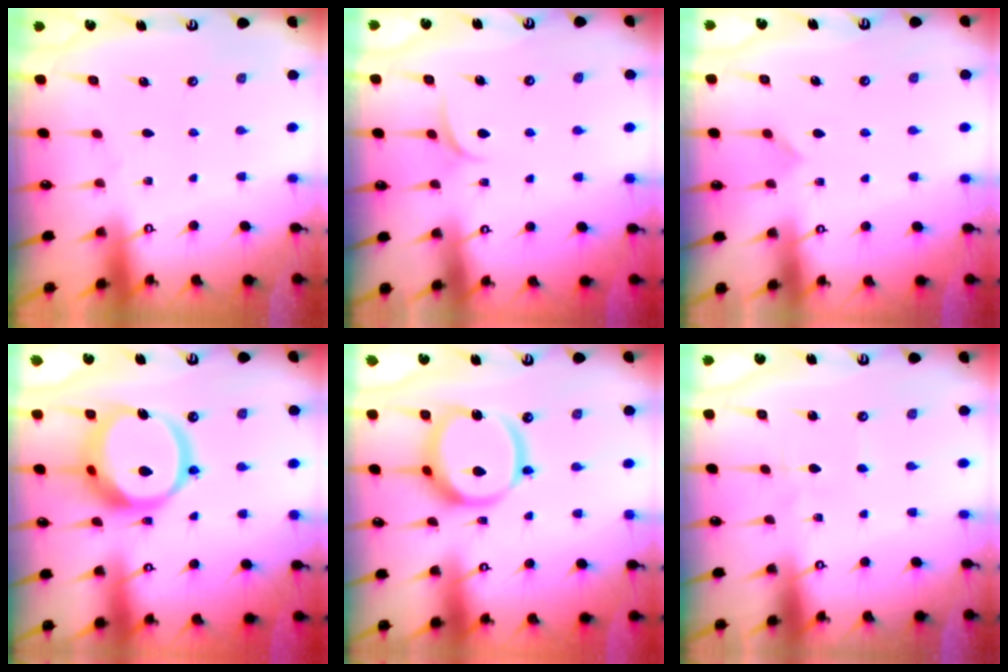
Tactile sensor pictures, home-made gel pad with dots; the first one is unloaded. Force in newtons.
{"total": 4.5, "press": 4.5, "slide": 0.6}
{"total": 4.6, "press": 4.6, "slide": 0.4}
{"total": 17.3, "press": 17.2, "slide": 2.0}
{"total": 14.7, "press": 14.6, "slide": 1.9}
{"total": 2.3, "press": 2.3, "slide": 0.3}